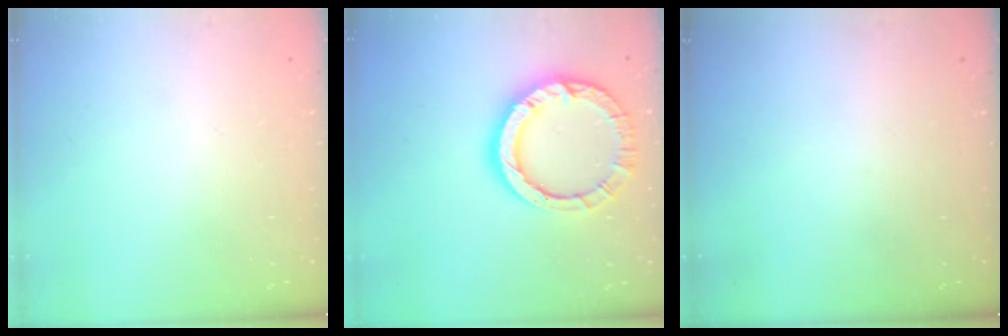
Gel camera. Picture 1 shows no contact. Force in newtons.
{"total": 13.3, "press": 13.2, "slide": 1.4}
{"total": 0.0}